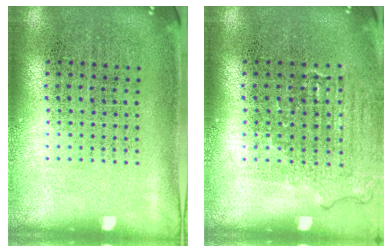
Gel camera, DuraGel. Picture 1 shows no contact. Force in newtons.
{"total": 1.1, "press": 1.0, "slide": 0.1}